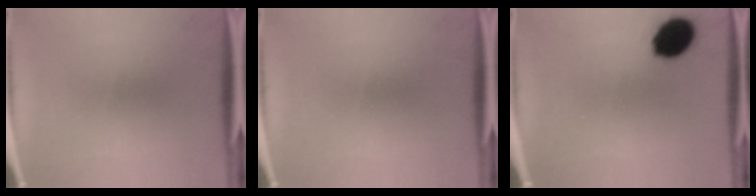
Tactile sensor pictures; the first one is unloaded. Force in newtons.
{"total": 0.0}
{"total": 11.6}